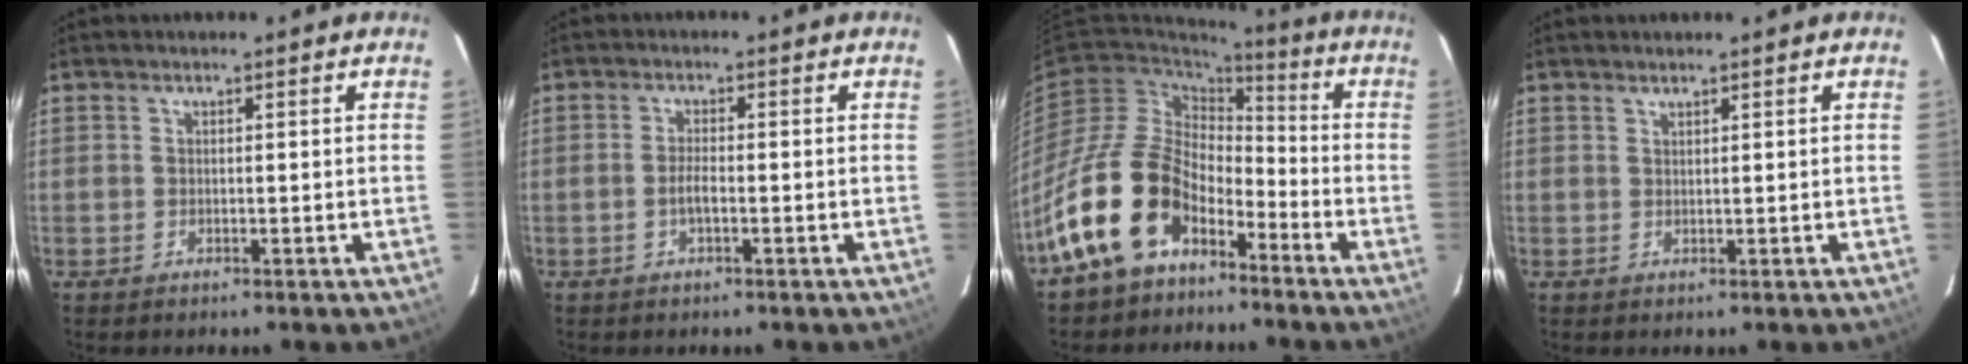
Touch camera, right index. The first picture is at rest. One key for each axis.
{"total": 0.8, "fx": -0.3, "fy": 0.3, "fz": 0.7, "tx": -0.014, "ty": -0.001, "tz": -0.006}
{"total": 16.4, "fx": -9.8, "fy": 9.8, "fz": 8.8, "tx": -0.177, "ty": 0.017, "tz": -0.177}
{"total": 0.6, "fx": 0.6, "fy": 0.0, "fz": 0.1, "tx": -0.003, "ty": 0.000, "tz": 0.012}